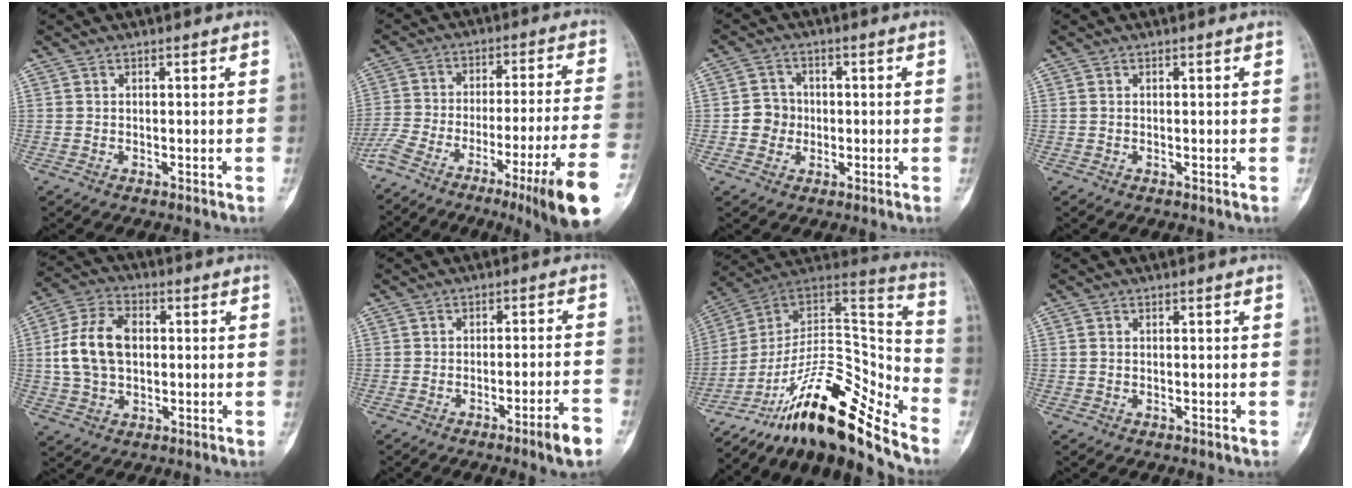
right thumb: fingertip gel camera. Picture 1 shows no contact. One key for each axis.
{"total": 22.0, "fx": -12.6, "fy": 1.6, "fz": 18.0, "tx": -0.272, "ty": 0.048, "tz": -0.202}
{"total": 4.6, "fx": -0.6, "fy": 4.4, "fz": 1.3, "tx": 0.003, "ty": 0.010, "tz": -0.015}
{"total": 0.0}
{"total": 12.0, "fx": 0.8, "fy": 8.0, "fz": 8.8, "tx": -0.165, "ty": 0.016, "tz": 0.014}
{"total": 5.8, "fx": -3.6, "fy": 0.0, "fz": 4.5, "tx": -0.069, "ty": 0.020, "tz": -0.056}
{"total": 22.4, "fx": -17.0, "fy": 5.1, "fz": 13.6, "tx": -0.201, "ty": 0.120, "tz": -0.292}
{"total": 0.5, "fx": 0.0, "fy": 0.4, "fz": 0.3, "tx": -0.007, "ty": 0.001, "tz": 0.000}